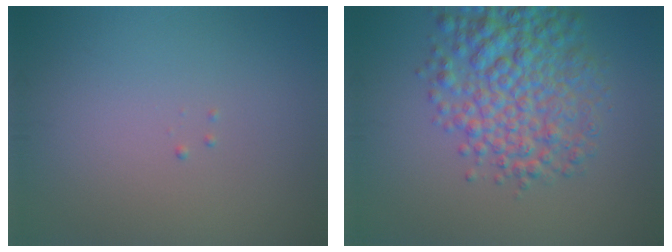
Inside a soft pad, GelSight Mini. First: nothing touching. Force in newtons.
{"total": 7.1, "press": 7.1, "slide": 0.2}